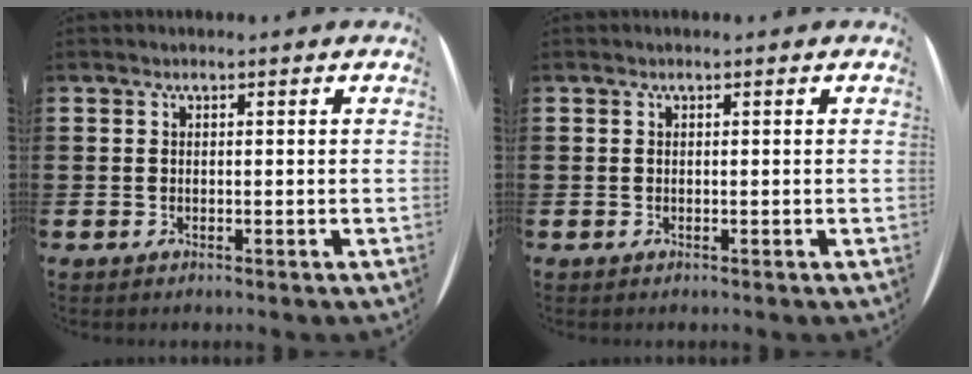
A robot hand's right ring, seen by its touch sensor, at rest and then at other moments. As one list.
[{"total": 0.0}]